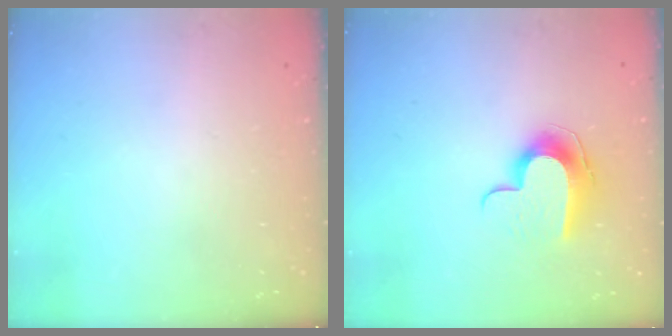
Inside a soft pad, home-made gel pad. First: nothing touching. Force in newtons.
{"total": 10.4, "press": 10.4, "slide": 0.1}